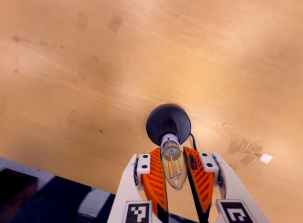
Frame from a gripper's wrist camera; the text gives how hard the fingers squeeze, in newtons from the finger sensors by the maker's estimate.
{"total": 15.2, "left": 14.5, "right": 15.8}